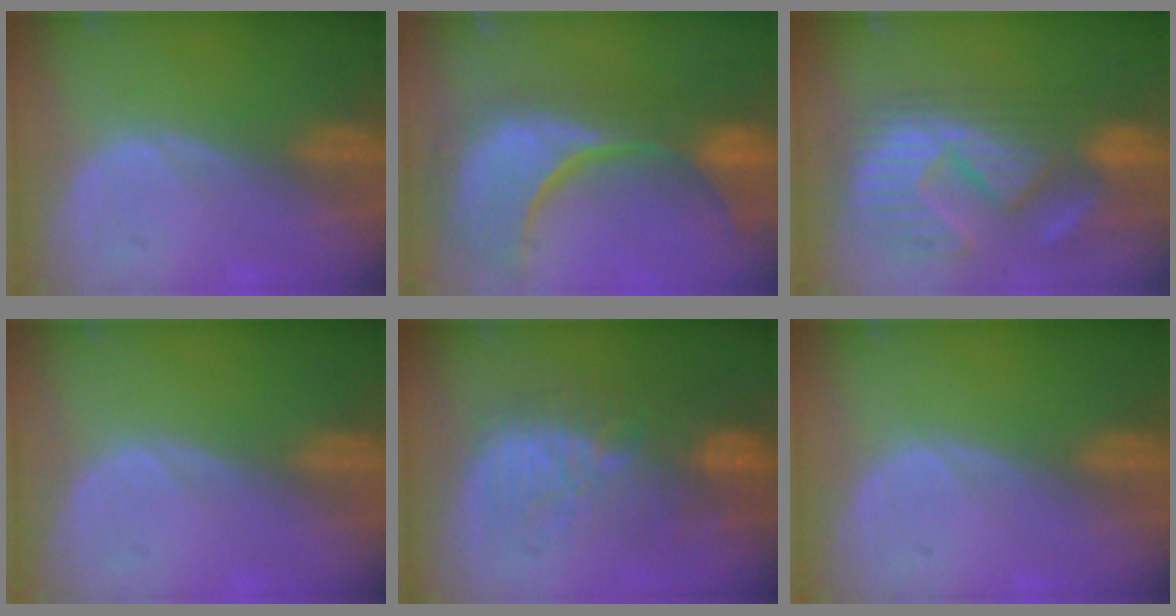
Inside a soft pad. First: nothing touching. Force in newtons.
{"total": 15.3, "press": 12.1, "slide": 9.3}
{"total": 11.9, "press": 11.2, "slide": 3.7}
{"total": 0.0}
{"total": 11.4, "press": 10.0, "slide": 5.5}
{"total": 0.0}